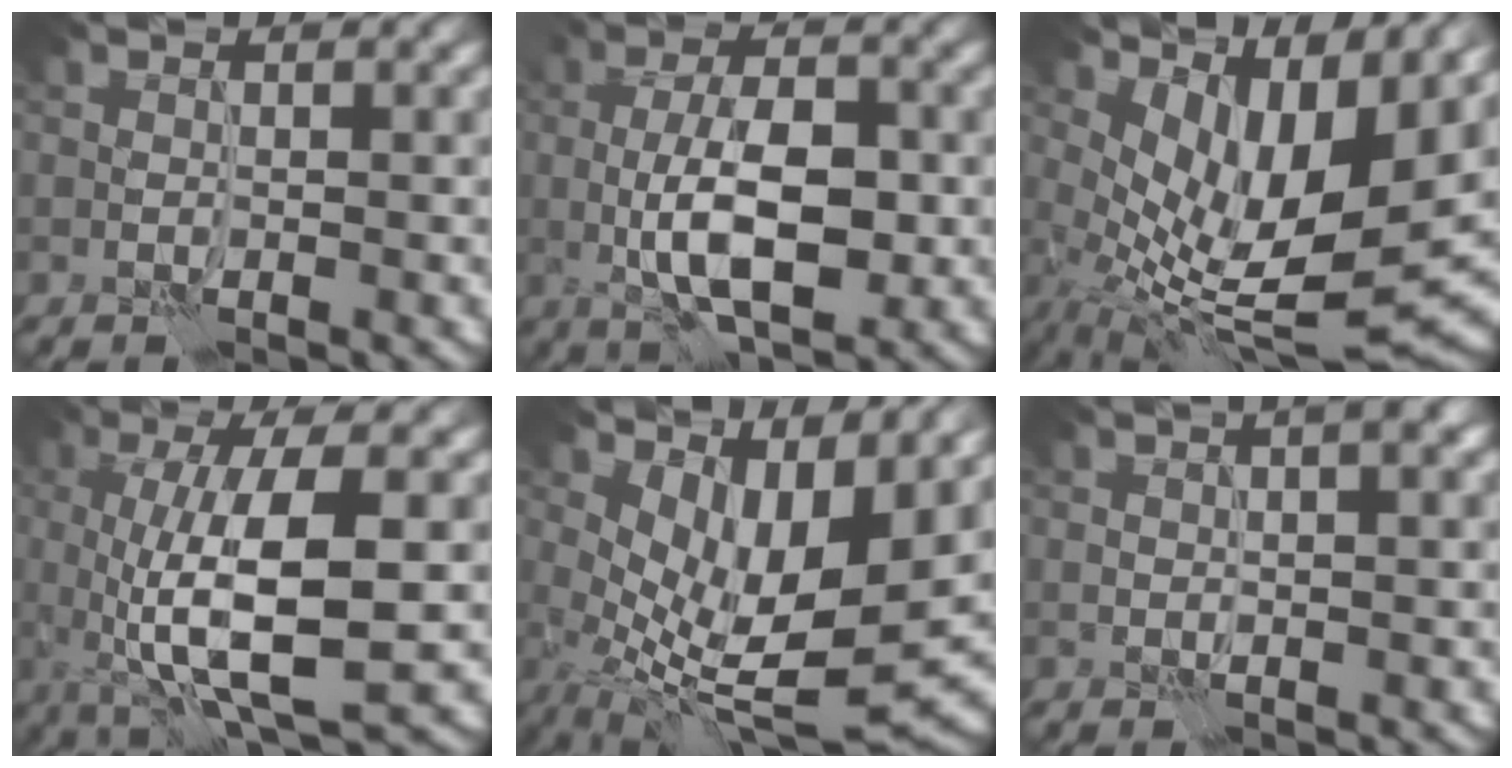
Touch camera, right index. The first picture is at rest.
{"total": 7.5, "force": [-1.0, 3.1, 6.7], "torque": [-0.120, 0.001, -0.019]}
{"total": 11.4, "force": [2.5, 5.3, 9.8], "torque": [-0.173, -0.014, 0.054]}
{"total": 9.9, "force": [-0.6, 2.9, 9.4], "torque": [-0.158, -0.006, -0.007]}
{"total": 10.2, "force": [2.0, 4.2, 9.1], "torque": [-0.166, -0.014, 0.044]}
{"total": 2.8, "force": [1.2, 1.0, 2.4], "torque": [-0.025, 0.004, 0.014]}